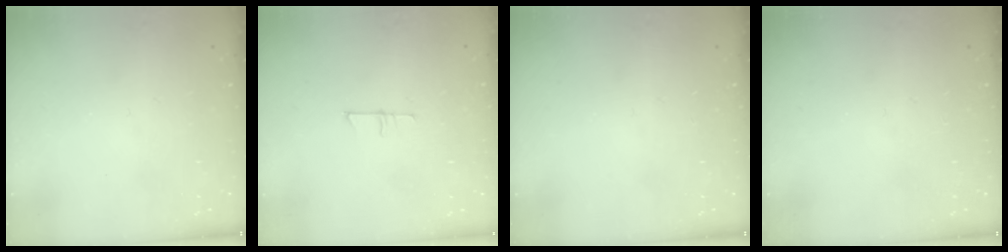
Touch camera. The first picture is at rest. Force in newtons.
{"total": 5.3, "press": 5.3, "slide": 0.4}
{"total": 0.0}
{"total": 0.0}